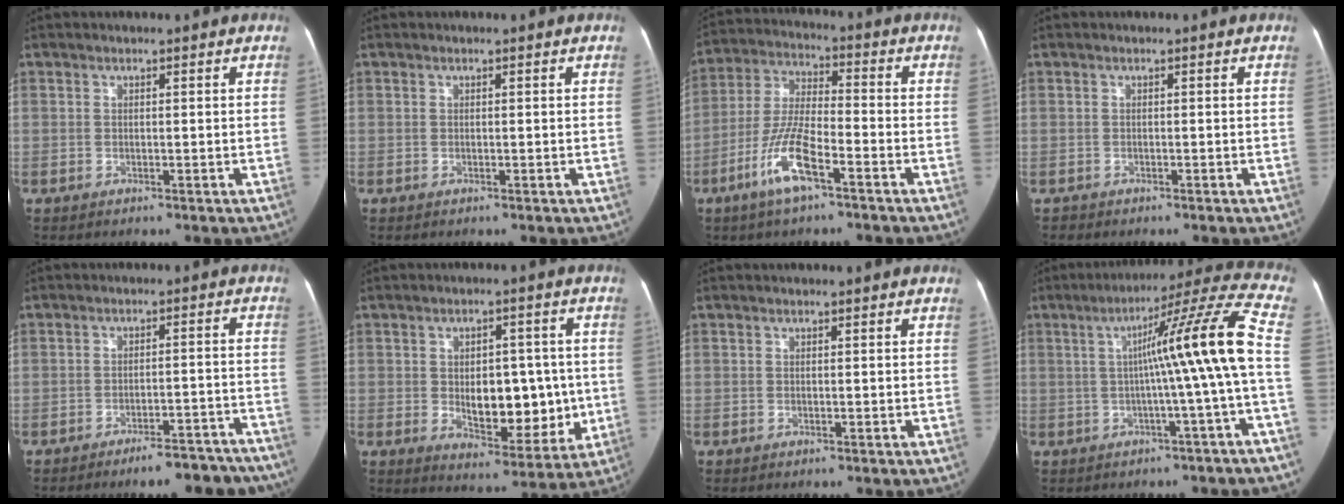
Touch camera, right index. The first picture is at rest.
{"total": 0.0}
{"total": 10.5, "force": [-5.4, 2.5, 8.6], "torque": [-0.188, 0.000, -0.104]}
{"total": 1.1, "force": [-0.6, 0.9, -0.2], "torque": [-0.001, 0.005, -0.013]}
{"total": 10.9, "force": [-9.6, 3.3, 3.9], "torque": [-0.016, 0.044, -0.126]}
{"total": 12.0, "force": [-0.7, 6.7, 10.0], "torque": [-0.130, 0.009, 0.006]}
{"total": 0.0}
{"total": 14.0, "force": [-0.6, -2.2, 13.8], "torque": [-0.186, 0.023, -0.013]}